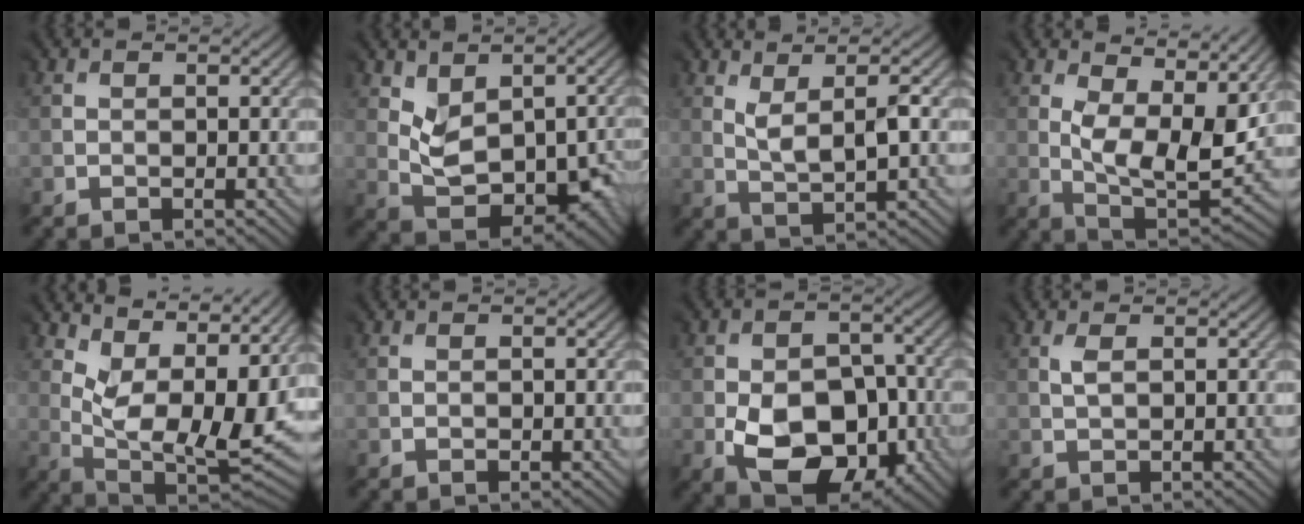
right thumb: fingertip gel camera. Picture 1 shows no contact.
{"total": 5.4, "force": [1.1, 3.6, 3.9], "torque": [-0.075, -0.018, 0.031]}
{"total": 2.8, "force": [1.6, 0.2, 2.3], "torque": [-0.051, -0.004, 0.034]}
{"total": 10.0, "force": [3.9, 4.3, 8.1], "torque": [-0.146, -0.013, 0.067]}
{"total": 13.2, "force": [6.0, 6.3, 9.9], "torque": [-0.167, 0.007, 0.110]}
{"total": 0.5, "force": [-0.2, 0.5, 0.1], "torque": [0.001, -0.003, 0.000]}
{"total": 10.5, "force": [-3.5, 7.2, 6.8], "torque": [-0.114, -0.041, -0.045]}
{"total": 1.4, "force": [0.9, 0.7, 0.8], "torque": [-0.024, 0.001, 0.020]}